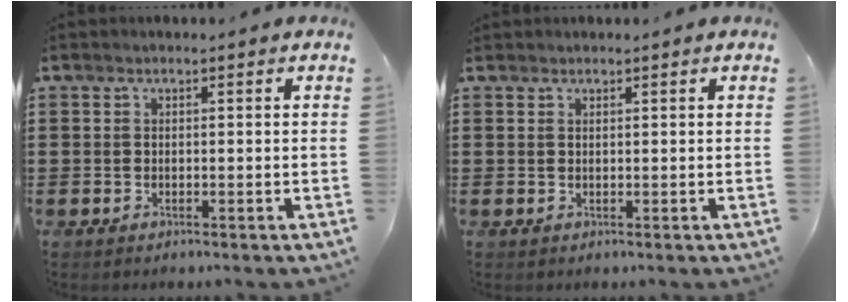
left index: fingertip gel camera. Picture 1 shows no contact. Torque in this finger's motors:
{"motor_torque": [-0.01, 0.07, -0.05, -0.01]}